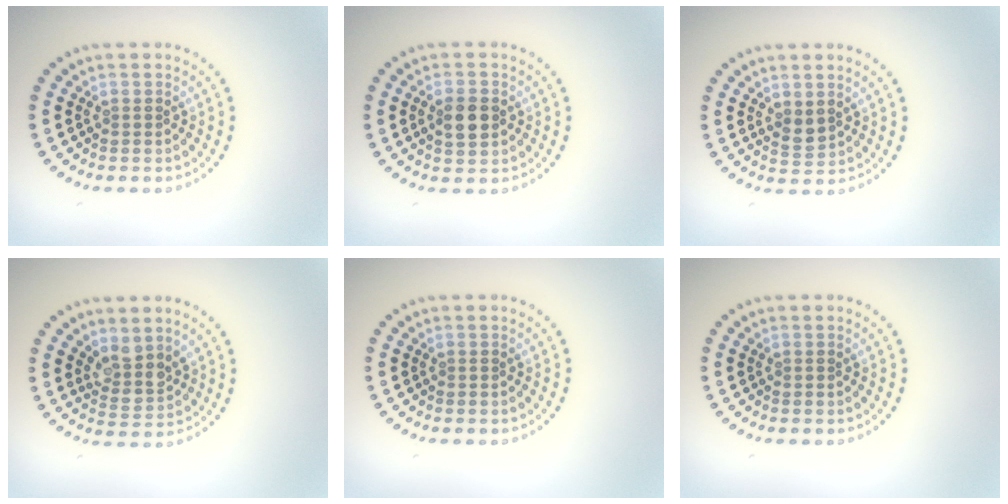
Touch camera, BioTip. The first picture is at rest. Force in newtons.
{"total": 2.8, "press": 2.8, "slide": 0.1}
{"total": 1.6, "press": 1.4, "slide": 0.6}
{"total": 2.8, "press": 2.2, "slide": 1.8}
{"total": 0.0}
{"total": 0.0}